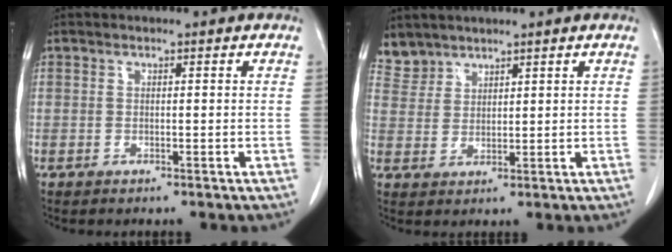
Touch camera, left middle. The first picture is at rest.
{"total": 3.6, "force": [3.3, 1.4, -0.5], "torque": [0.014, 0.009, 0.071]}